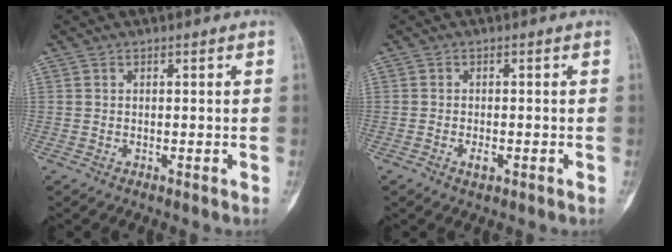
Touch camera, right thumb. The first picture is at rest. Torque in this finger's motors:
{"motor_torque": [0.52, 0.43, 0.14, -0.11, 0.06]}